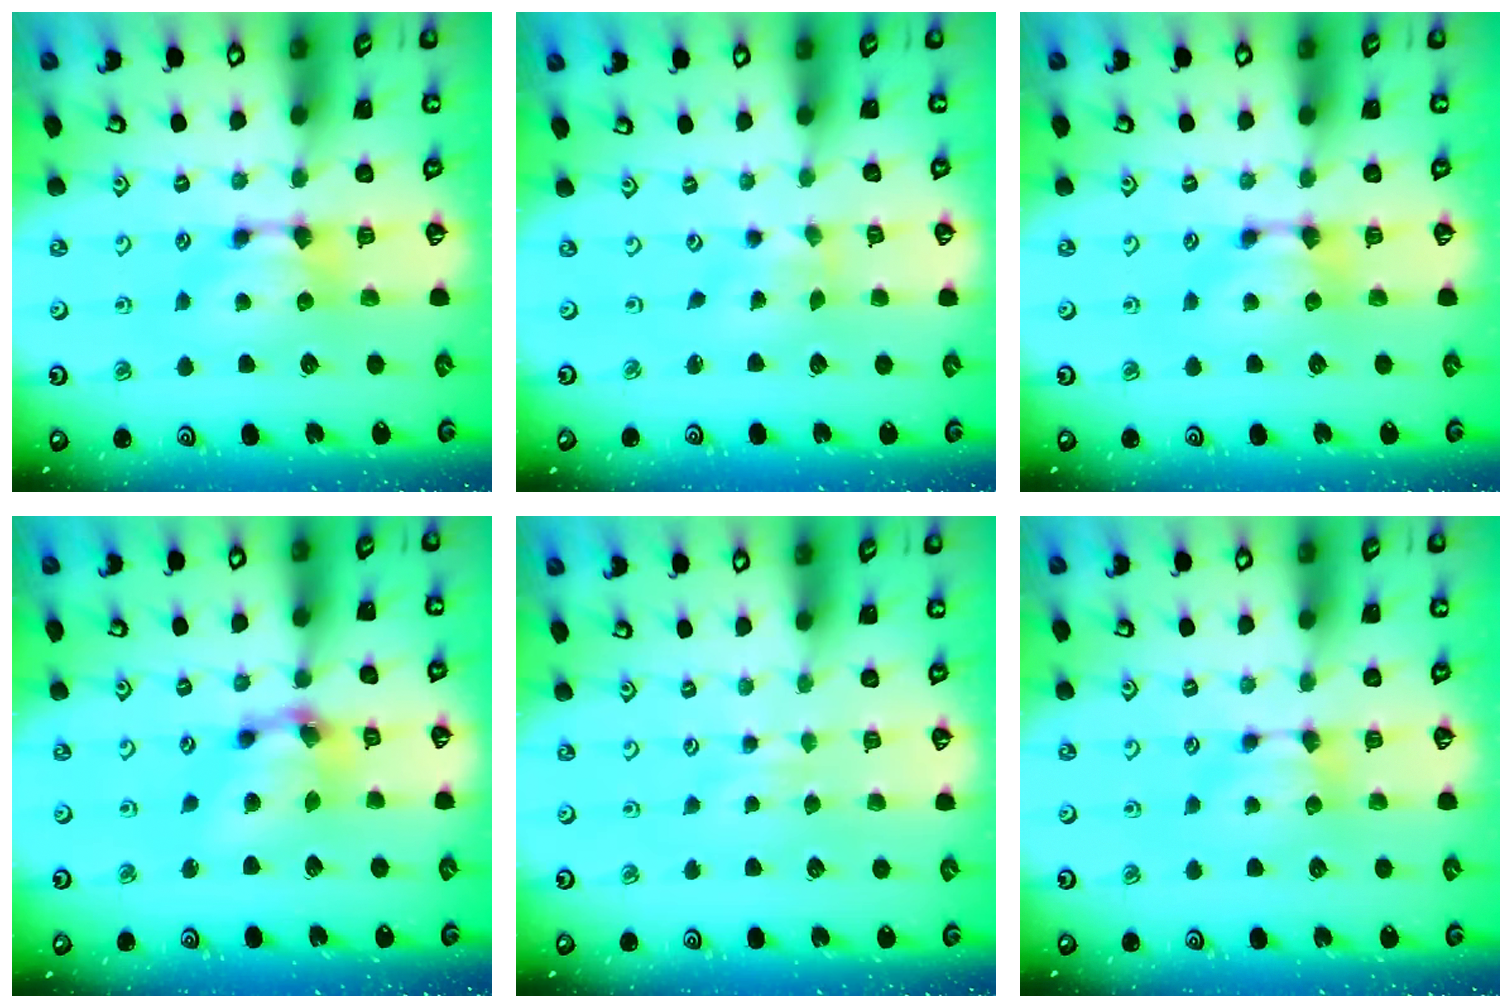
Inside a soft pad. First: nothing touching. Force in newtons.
{"total": 2.7, "press": 2.6, "slide": 1.0}
{"total": 0.0}
{"total": 6.2, "press": 5.8, "slide": 2.0}
{"total": 2.4, "press": 2.4, "slide": 0.2}
{"total": 0.7, "press": 0.6, "slide": 0.5}